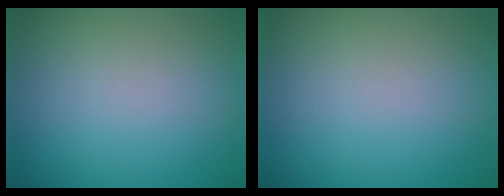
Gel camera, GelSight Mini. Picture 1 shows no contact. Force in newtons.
{"total": 0.0}